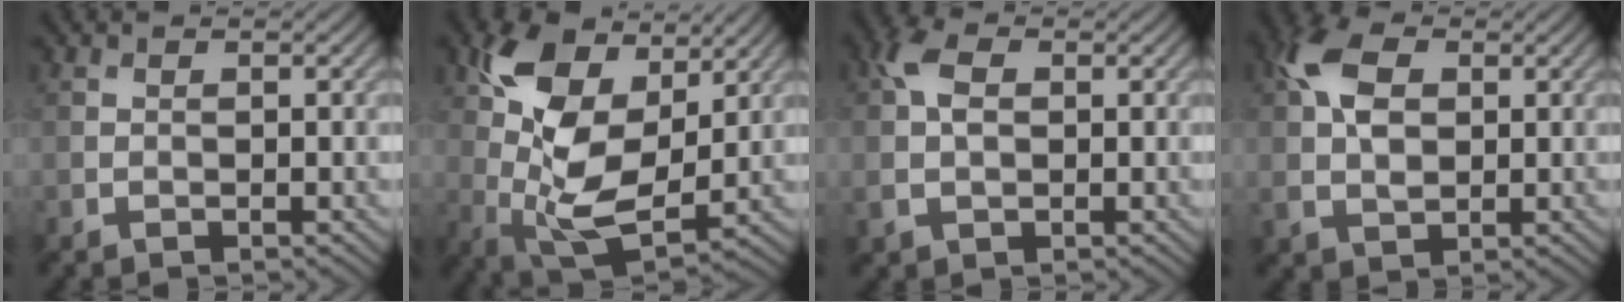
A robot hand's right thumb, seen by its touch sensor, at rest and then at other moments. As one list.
[{"total": 12.2, "force": [4.2, 6.5, 9.4], "torque": [-0.208, 0.008, 0.081]}, {"total": 4.6, "force": [0.6, 3.1, 3.3], "torque": [-0.082, 0.007, 0.007]}, {"total": 7.0, "force": [1.6, 4.4, 5.1], "torque": [-0.122, 0.010, 0.023]}]